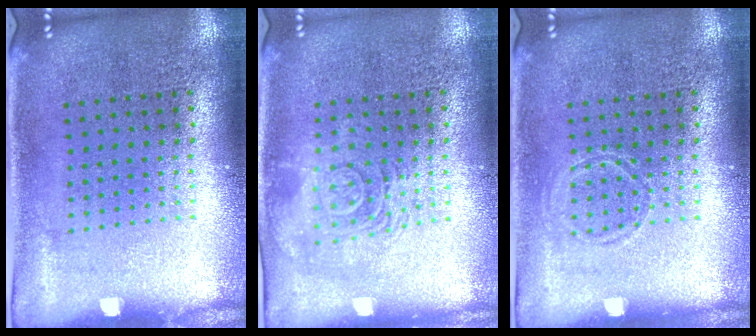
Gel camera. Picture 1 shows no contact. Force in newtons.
{"total": 2.6, "press": 2.6, "slide": 0.4}
{"total": 0.8, "press": 0.8, "slide": 0.1}